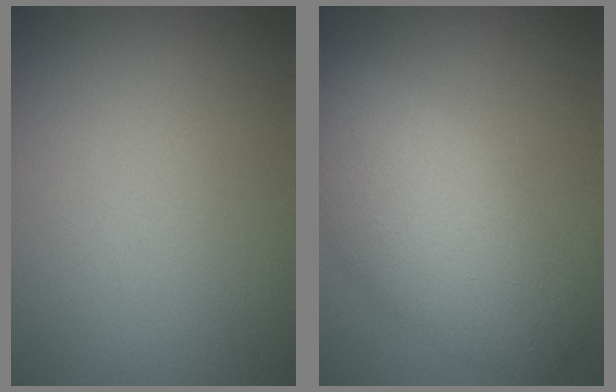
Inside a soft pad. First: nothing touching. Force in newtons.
{"total": 6.9, "press": 6.9, "slide": 0.6}